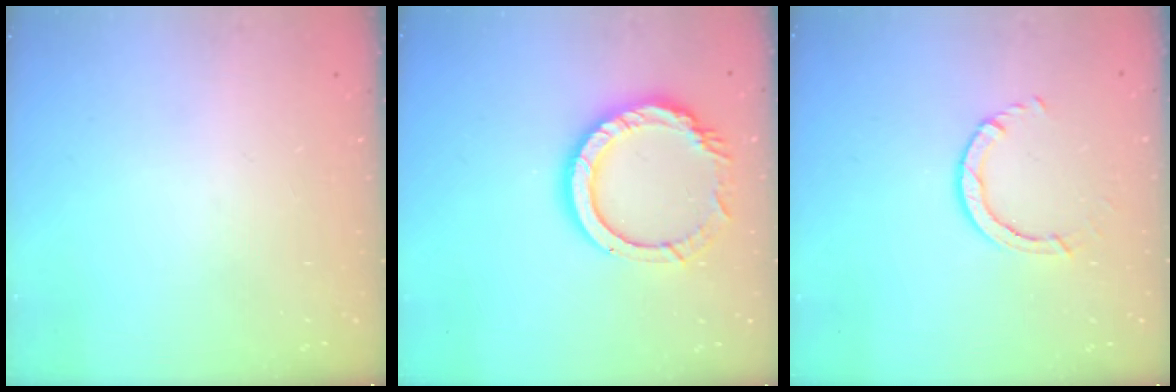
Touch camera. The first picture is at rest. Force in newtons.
{"total": 13.2, "press": 13.1, "slide": 1.1}
{"total": 3.1, "press": 3.1, "slide": 0.3}